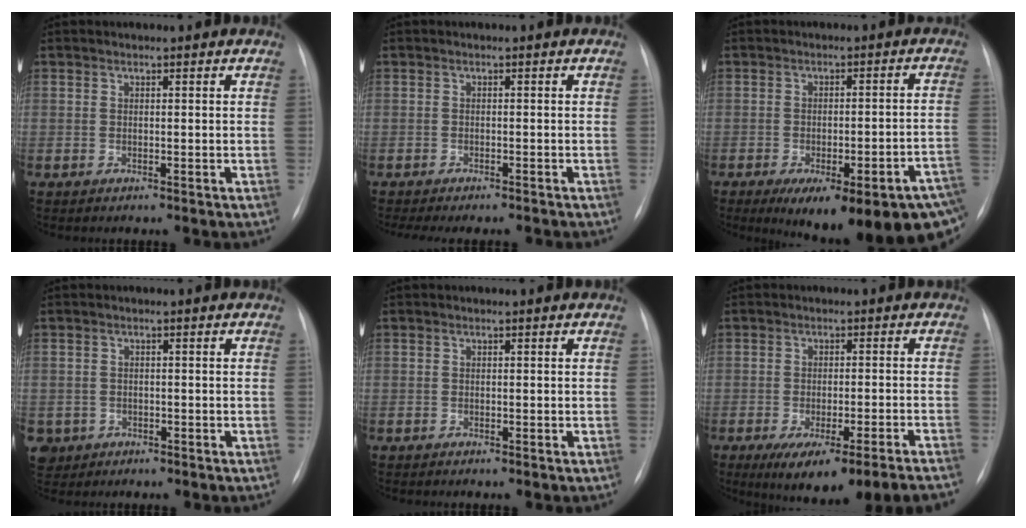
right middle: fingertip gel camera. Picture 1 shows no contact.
{"total": 8.0, "force": [-7.1, 1.3, 3.3], "torque": [-0.036, -0.004, -0.091]}
{"total": 20.5, "force": [-12.7, 3.7, 15.7], "torque": [-0.138, -0.001, -0.159]}
{"total": 3.8, "force": [-1.7, 3.4, 0.4], "torque": [-0.007, 0.005, -0.025]}
{"total": 0.0}
{"total": 14.8, "force": [-11.6, 0.4, 9.2], "torque": [-0.094, -0.018, -0.160]}